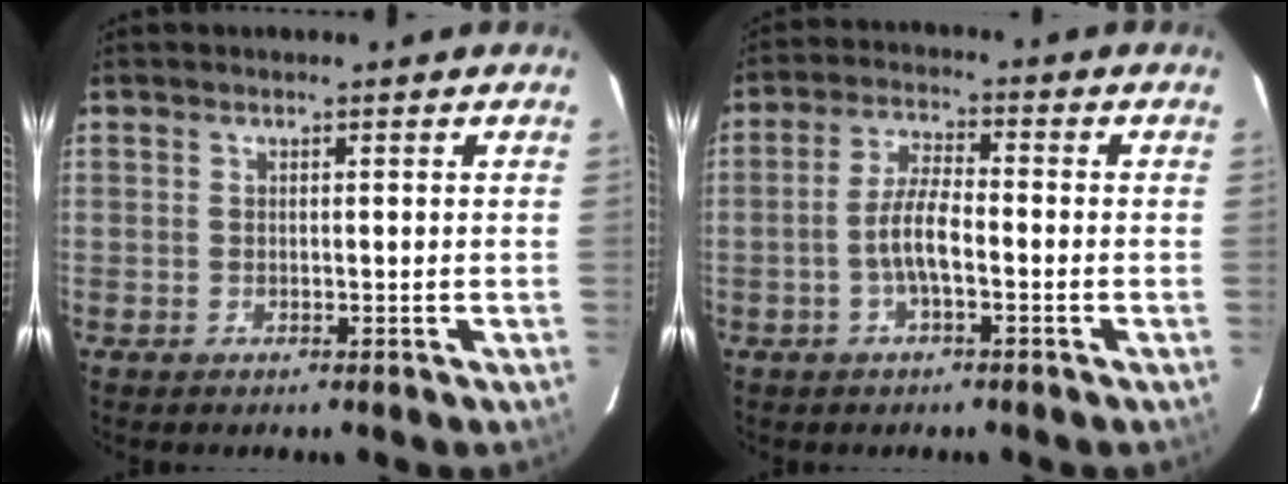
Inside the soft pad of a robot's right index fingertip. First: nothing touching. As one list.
[{"total": 5.7, "force": [-1.9, 1.5, 5.2], "torque": [-0.108, 0.008, -0.037]}]